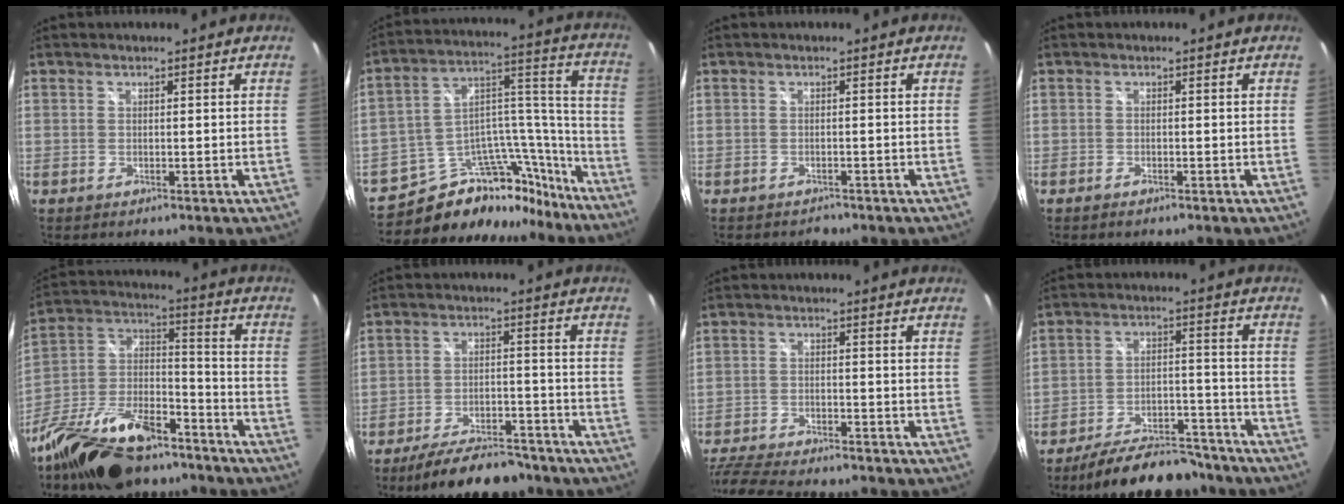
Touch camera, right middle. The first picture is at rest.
{"total": 22.9, "force": [-18.8, 10.3, 8.0], "torque": [-0.123, 0.079, -0.270]}
{"total": 1.9, "force": [-1.7, 0.8, 0.3], "torque": [-0.007, -0.004, -0.023]}
{"total": 1.1, "force": [-0.9, 0.4, 0.5], "torque": [-0.011, -0.003, -0.018]}
{"total": 23.1, "force": [-16.0, 10.1, 13.2], "torque": [-0.261, 0.008, -0.265]}
{"total": 14.5, "force": [-12.2, 4.6, 6.3], "torque": [-0.122, 0.006, -0.170]}
{"total": 16.1, "force": [-13.8, 3.9, 7.3], "torque": [-0.165, -0.030, -0.219]}
{"total": 17.6, "force": [-15.2, 5.3, 7.0], "torque": [-0.126, 0.011, -0.205]}